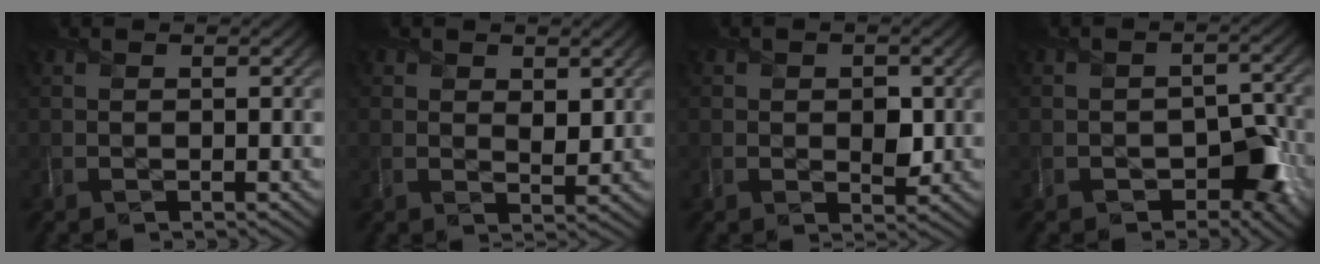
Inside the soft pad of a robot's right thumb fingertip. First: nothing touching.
{"total": 2.9, "force": [1.2, 1.9, 1.9], "torque": [-0.034, -0.007, 0.020]}
{"total": 2.8, "force": [0.1, 2.1, 1.9], "torque": [-0.033, -0.008, -0.002]}
{"total": 5.5, "force": [-2.3, 3.8, 3.2], "torque": [-0.039, -0.008, -0.040]}